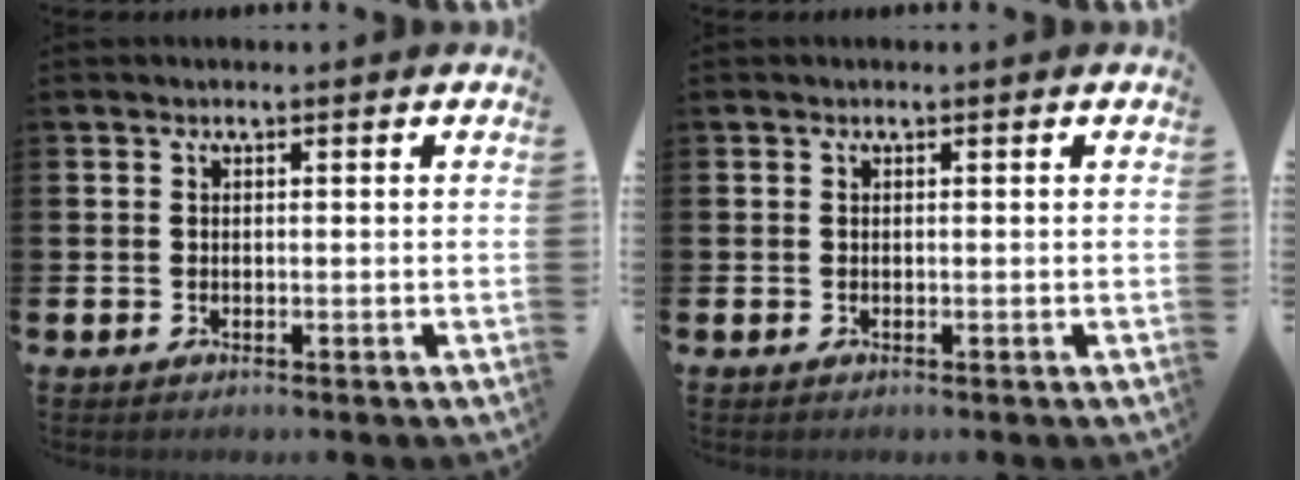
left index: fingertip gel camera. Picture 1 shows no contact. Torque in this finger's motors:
{"motor_torque": [0.00, 0.00, 0.00, 0.00]}